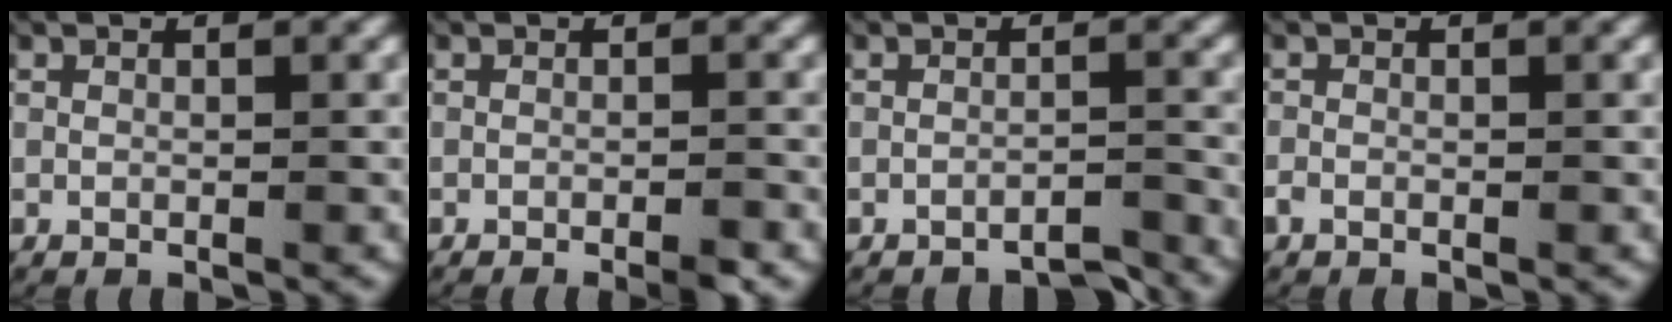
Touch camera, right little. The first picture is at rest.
{"total": 1.3, "force": [-1.0, 0.1, 0.8], "torque": [-0.008, 0.000, -0.017]}
{"total": 2.3, "force": [-2.3, 0.2, 0.3], "torque": [0.004, 0.001, -0.042]}
{"total": 0.8, "force": [-0.5, 0.6, 0.3], "torque": [-0.008, 0.001, -0.011]}